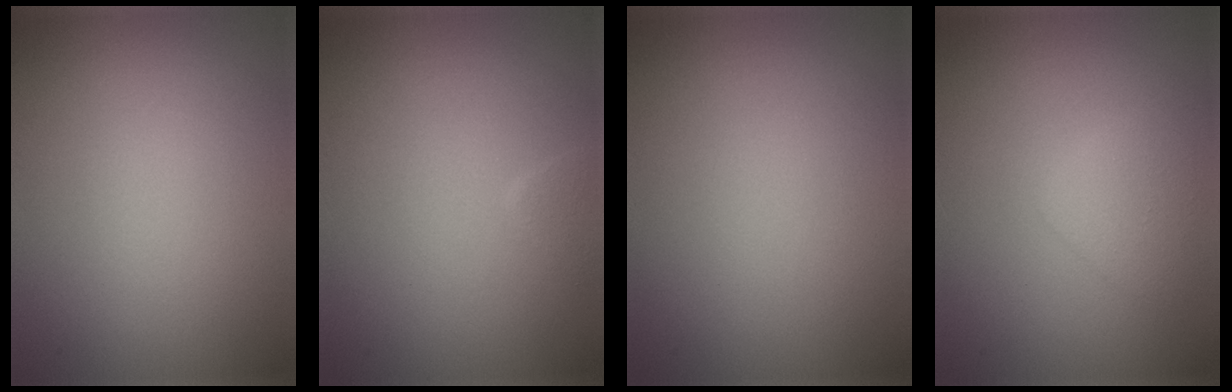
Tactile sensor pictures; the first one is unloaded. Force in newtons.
{"total": 1.0, "press": 1.0, "slide": 0.1}
{"total": 0.0}
{"total": 1.8, "press": 1.8, "slide": 0.0}